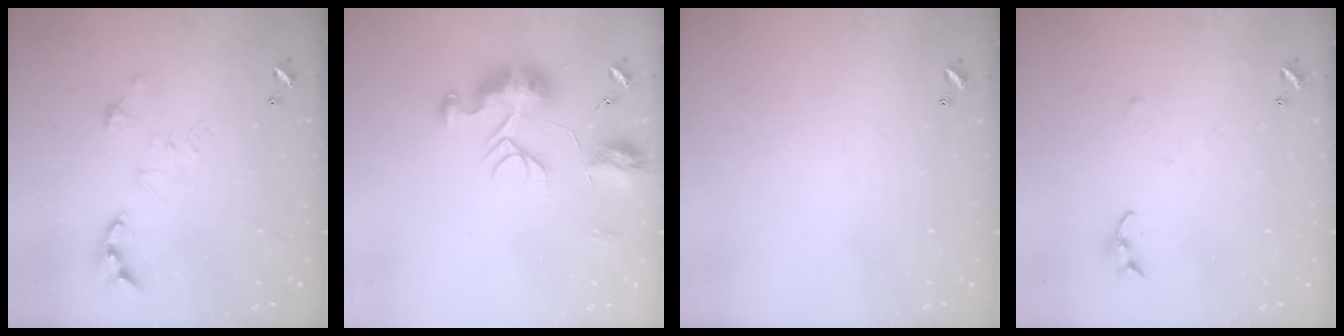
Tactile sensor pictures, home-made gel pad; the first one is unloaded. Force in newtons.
{"total": 12.0, "press": 12.0, "slide": 0.6}
{"total": 0.0}
{"total": 4.6, "press": 4.6, "slide": 0.3}